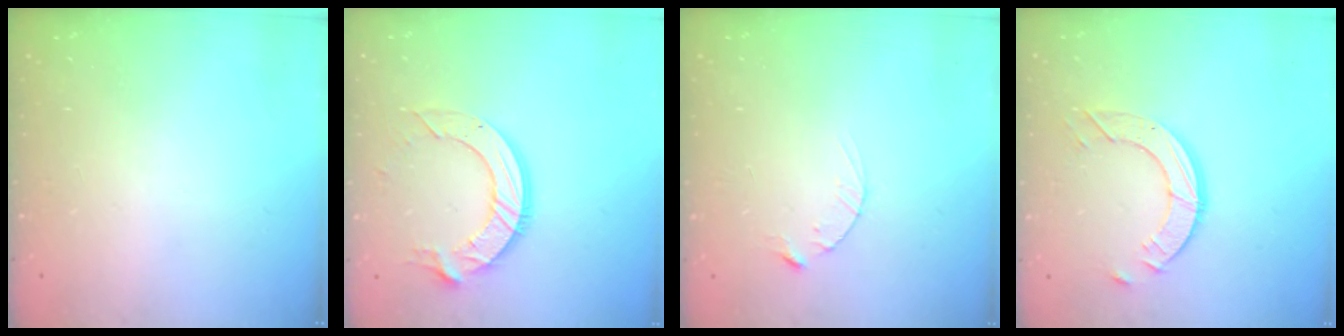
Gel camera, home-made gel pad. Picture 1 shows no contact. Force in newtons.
{"total": 11.3, "press": 11.2, "slide": 1.1}
{"total": 2.5, "press": 2.5, "slide": 0.4}
{"total": 8.4, "press": 8.4, "slide": 0.5}